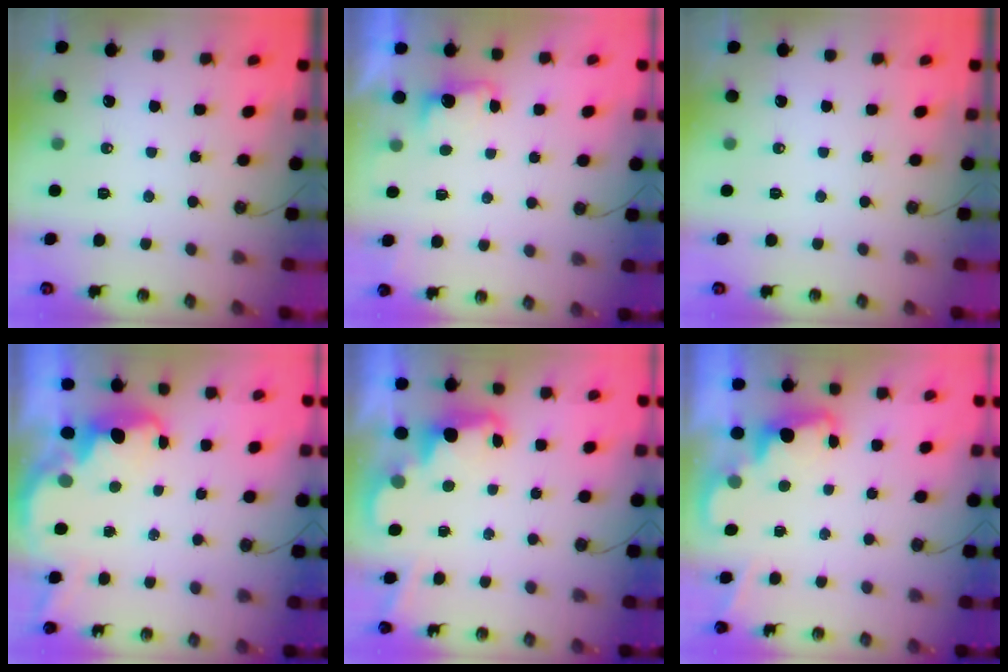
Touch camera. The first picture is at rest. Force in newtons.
{"total": 2.9, "press": 2.8, "slide": 0.9}
{"total": 0.0}
{"total": 3.1, "press": 3.1, "slide": 0.6}
{"total": 2.4, "press": 2.3, "slide": 0.5}
{"total": 2.3, "press": 2.2, "slide": 0.5}